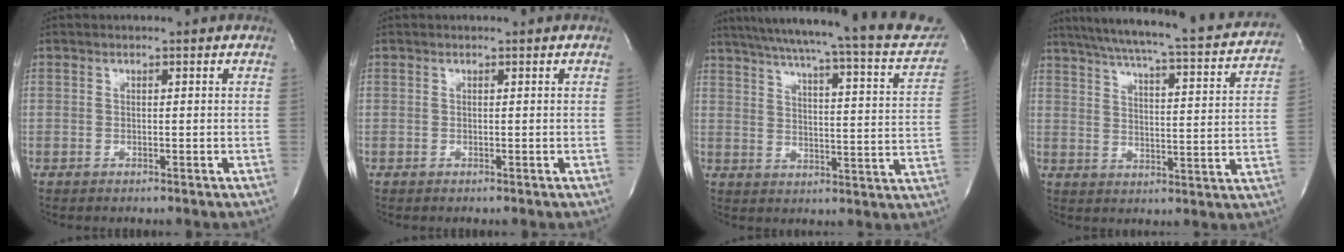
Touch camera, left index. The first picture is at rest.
{"total": 0.0}
{"total": 27.6, "force": [24.0, 2.9, 13.3], "torque": [-0.194, -0.043, 0.286]}
{"total": 26.9, "force": [24.2, 2.8, 11.5], "torque": [-0.181, -0.041, 0.299]}